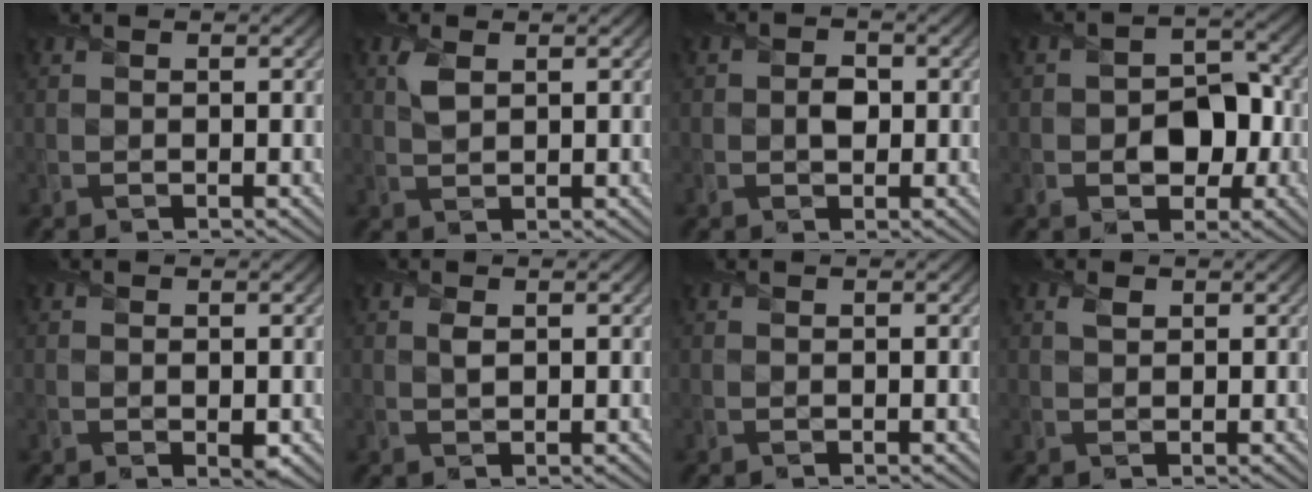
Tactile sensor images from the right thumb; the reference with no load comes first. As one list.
[{"total": 2.1, "force": [0.9, 1.0, 1.5], "torque": [-0.041, 0.001, 0.022]}, {"total": 1.9, "force": [-0.1, 1.5, 1.2], "torque": [-0.021, 0.001, -0.005]}, {"total": 5.6, "force": [-1.3, 4.2, 3.5], "torque": [-0.035, -0.002, -0.030]}, {"total": 1.2, "force": [-0.2, 0.7, 0.9], "torque": [-0.014, -0.004, -0.001]}, {"total": 0.9, "force": [0.5, 0.3, 0.7], "torque": [-0.018, 0.002, 0.010]}, {"total": 0.0}, {"total": 0.9, "force": [0.5, 0.6, 0.5], "torque": [-0.013, -0.002, 0.011]}]